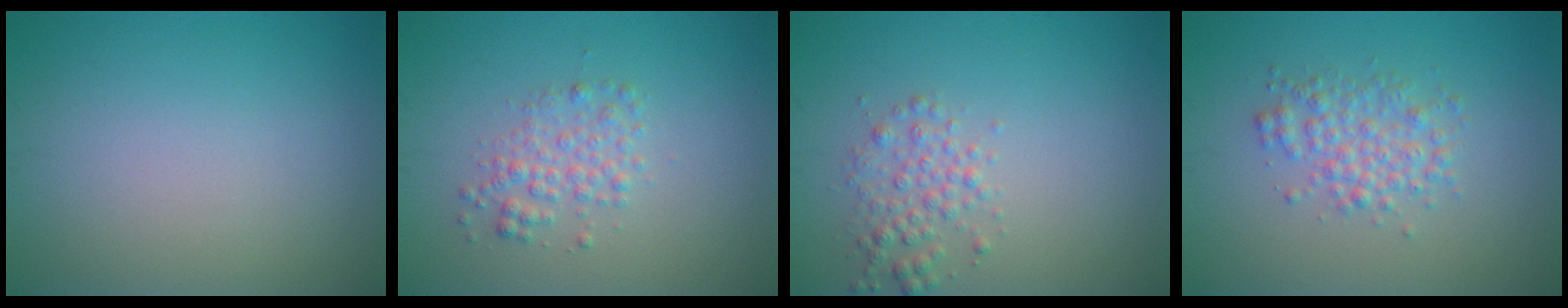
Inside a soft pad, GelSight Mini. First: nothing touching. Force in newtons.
{"total": 2.2, "press": 2.2, "slide": 0.0}
{"total": 2.2, "press": 2.2, "slide": 0.0}
{"total": 2.7, "press": 2.7, "slide": 0.0}